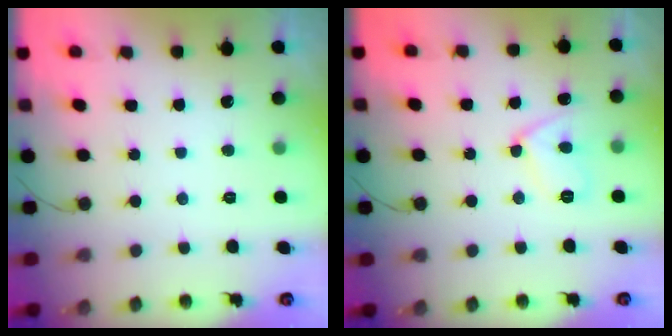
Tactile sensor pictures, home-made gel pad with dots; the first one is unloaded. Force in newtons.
{"total": 9.1, "press": 8.9, "slide": 1.8}